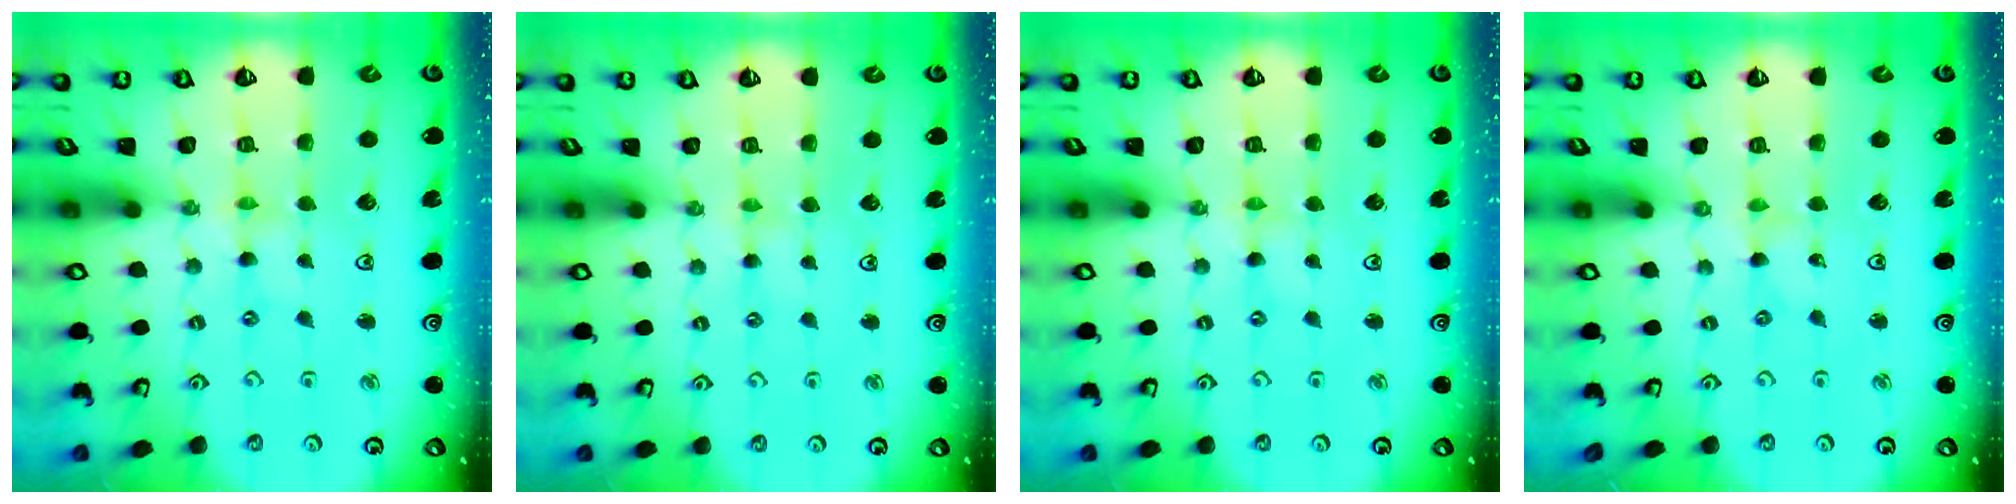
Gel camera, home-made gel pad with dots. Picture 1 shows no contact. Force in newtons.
{"total": 2.1, "press": 2.1, "slide": 0.2}
{"total": 0.0}
{"total": 0.0}